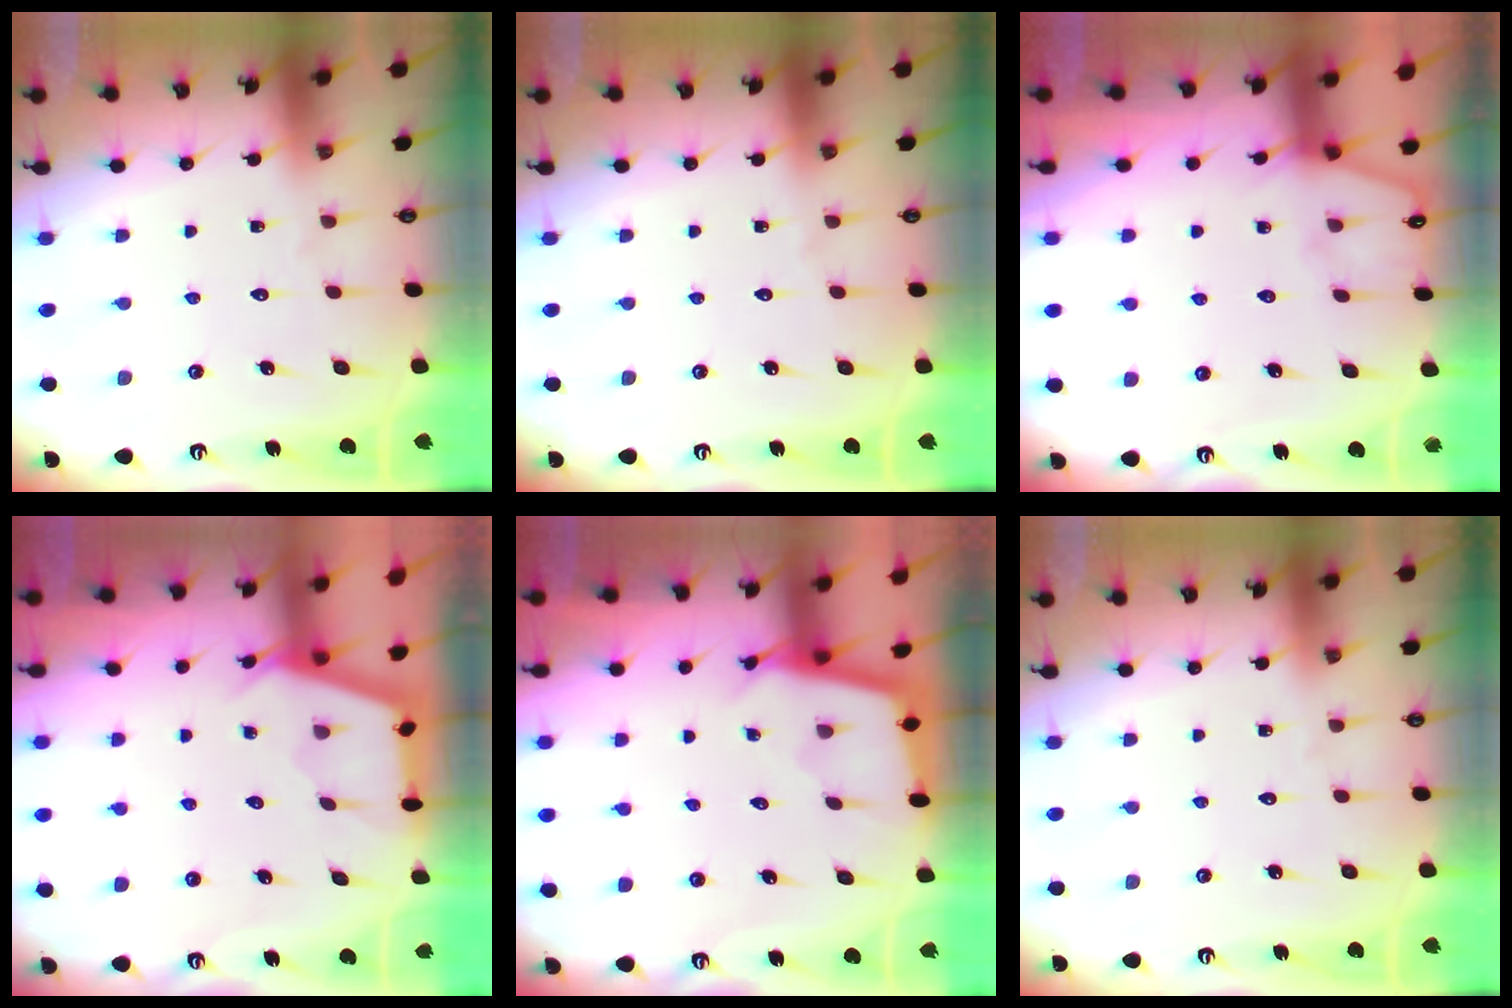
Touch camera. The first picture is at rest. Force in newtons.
{"total": 0.0}
{"total": 4.0, "press": 3.9, "slide": 0.6}
{"total": 2.8, "press": 2.8, "slide": 0.4}
{"total": 2.4, "press": 2.4, "slide": 0.2}
{"total": 0.0}